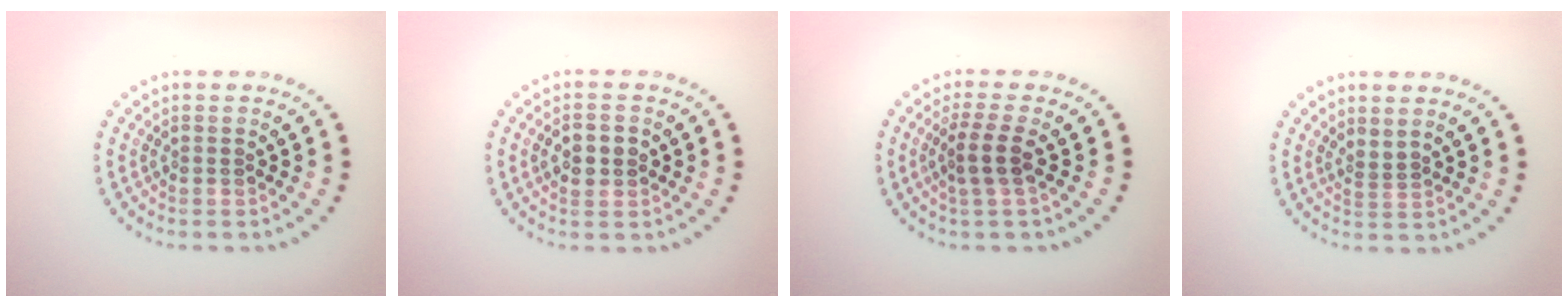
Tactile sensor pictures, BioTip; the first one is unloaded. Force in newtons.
{"total": 2.9, "press": 2.9, "slide": 0.1}
{"total": 2.6, "press": 2.0, "slide": 1.6}
{"total": 0.8, "press": 0.3, "slide": 0.8}